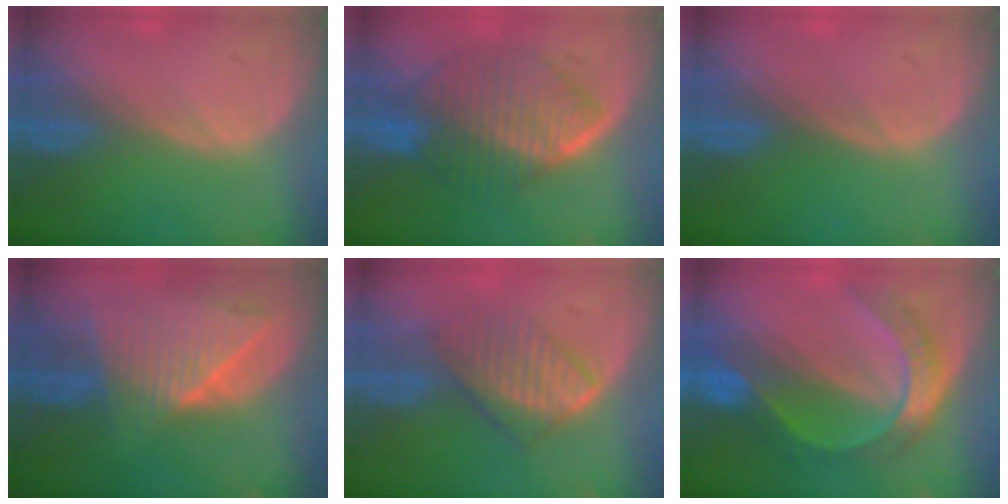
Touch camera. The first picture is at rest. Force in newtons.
{"total": 9.3, "press": 9.3, "slide": 0.6}
{"total": 0.0}
{"total": 9.2, "press": 8.3, "slide": 4.0}
{"total": 6.5, "press": 6.3, "slide": 1.7}
{"total": 8.2, "press": 8.1, "slide": 0.8}